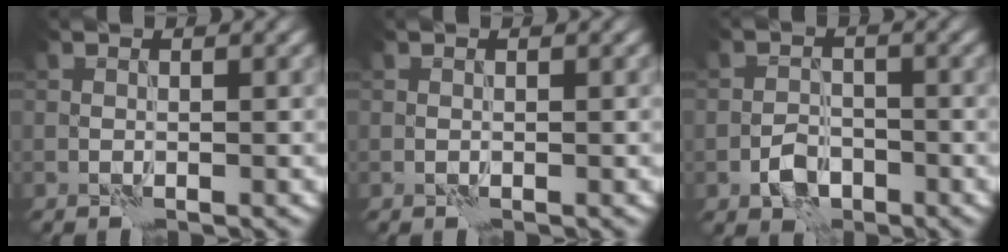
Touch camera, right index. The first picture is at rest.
{"total": 0.0}
{"total": 2.8, "force": [-1.6, 1.8, 1.4], "torque": [-0.023, 0.005, -0.033]}